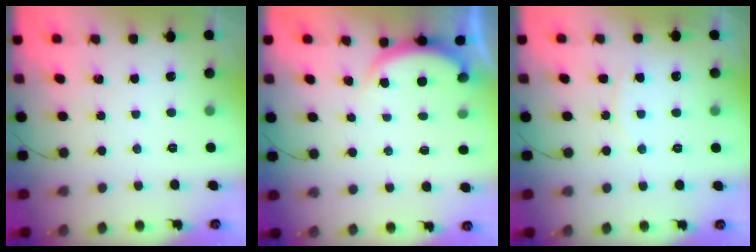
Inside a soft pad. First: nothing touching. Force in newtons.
{"total": 2.5, "press": 2.4, "slide": 0.6}
{"total": 4.8, "press": 4.7, "slide": 0.7}